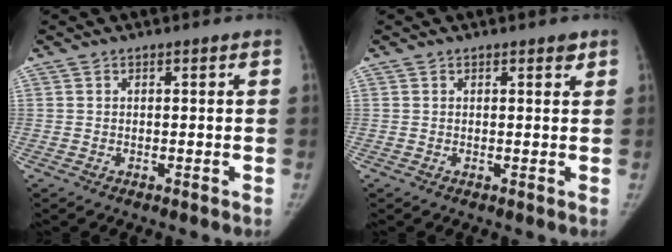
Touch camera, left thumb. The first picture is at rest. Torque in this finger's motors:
{"motor_torque": [0.43, -0.07, 0.47, -0.03, 0.08]}